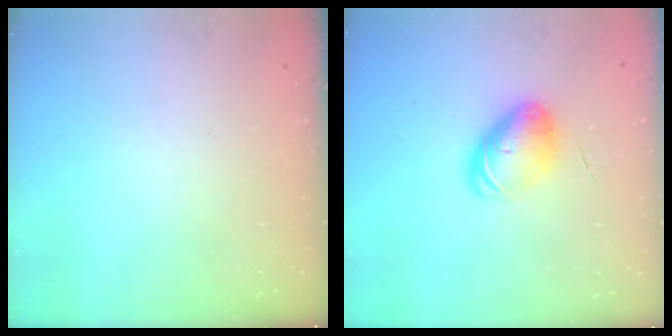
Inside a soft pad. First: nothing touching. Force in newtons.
{"total": 9.1, "press": 8.8, "slide": 2.0}